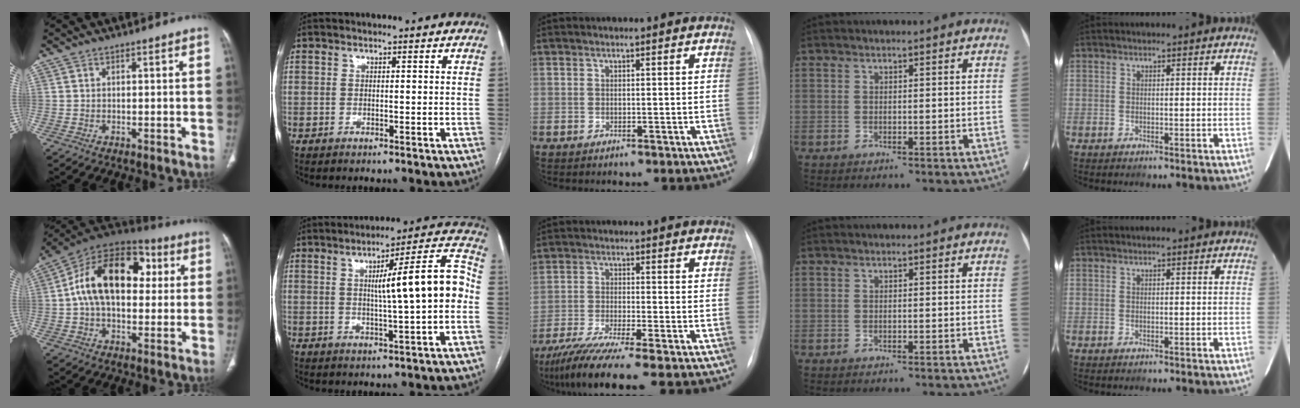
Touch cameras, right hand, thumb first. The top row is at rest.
{"thumb": {"total": 20.4, "force": [3.2, 12.7, 15.7], "torque": [-0.237, 0.033, 0.042]}, "index": {"total": 12.5, "force": [0.2, 0.7, 12.5], "torque": [-0.172, 0.029, 0.001]}, "middle": {"total": 10.0, "force": [-7.8, -0.7, 6.2], "torque": [-0.106, -0.034, -0.131]}}